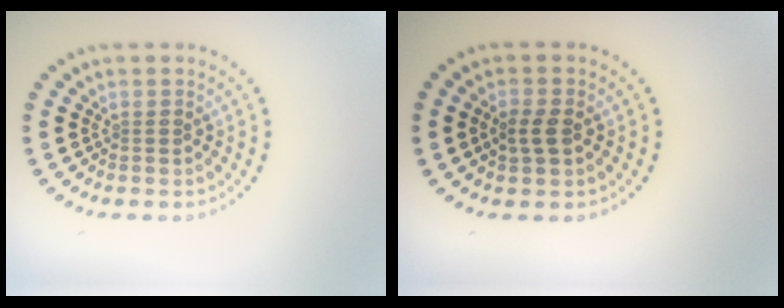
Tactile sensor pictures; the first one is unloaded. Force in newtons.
{"total": 2.1, "press": 2.1, "slide": 0.2}